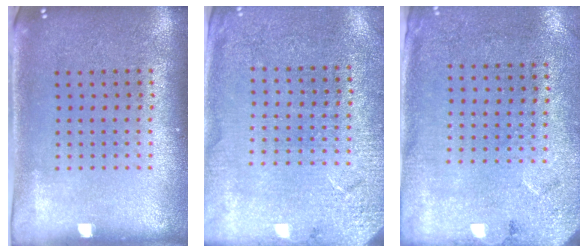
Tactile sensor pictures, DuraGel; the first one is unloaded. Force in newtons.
{"total": 2.7, "press": 2.7, "slide": 0.2}
{"total": 2.7, "press": 2.2, "slide": 1.6}